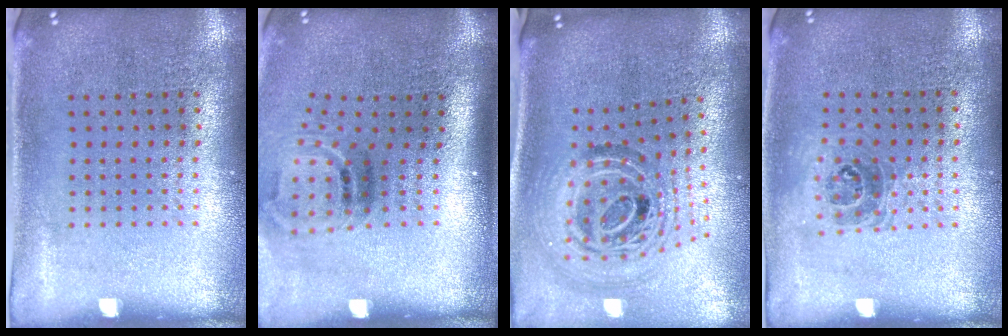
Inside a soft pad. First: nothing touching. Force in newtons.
{"total": 2.0, "press": 1.2, "slide": 1.6}
{"total": 2.1, "press": 1.6, "slide": 1.3}
{"total": 1.1, "press": 0.9, "slide": 0.6}